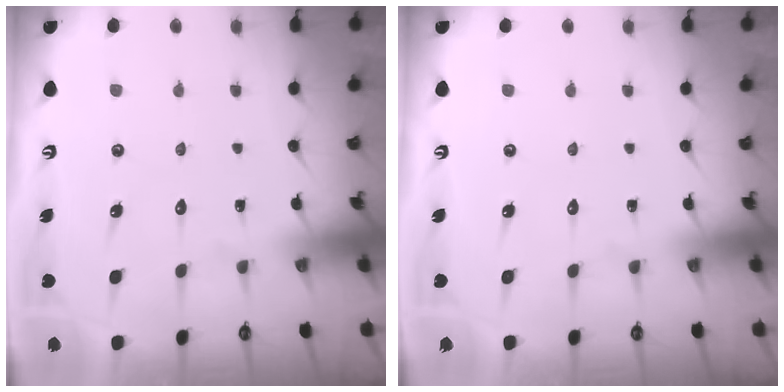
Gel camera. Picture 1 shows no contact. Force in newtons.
{"total": 0.0}